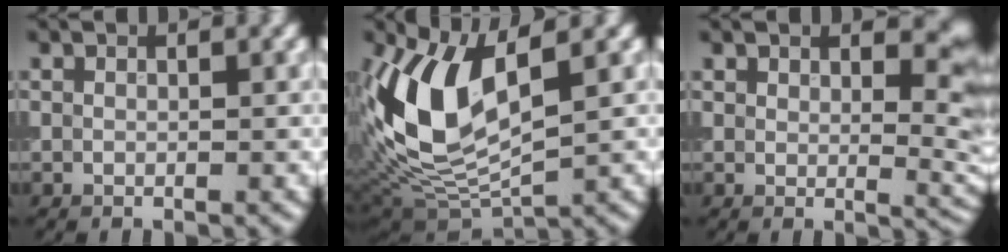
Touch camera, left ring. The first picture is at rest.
{"total": 9.8, "force": [2.2, 4.5, 8.4], "torque": [-0.183, -0.006, 0.042]}
{"total": 5.2, "force": [2.8, 2.4, 3.6], "torque": [-0.036, -0.004, 0.043]}